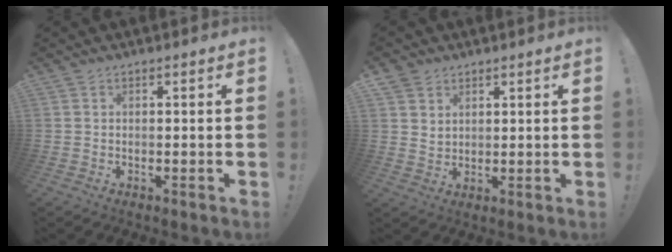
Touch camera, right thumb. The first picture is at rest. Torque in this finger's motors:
{"motor_torque": [-0.56, 0.16, -0.26, 0.35, 0.13]}